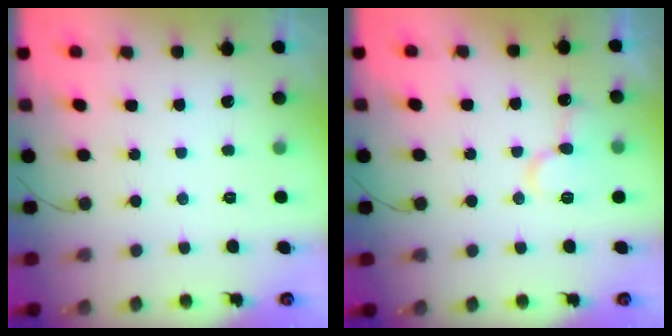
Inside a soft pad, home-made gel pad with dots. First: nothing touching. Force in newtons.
{"total": 10.4, "press": 10.3, "slide": 1.3}